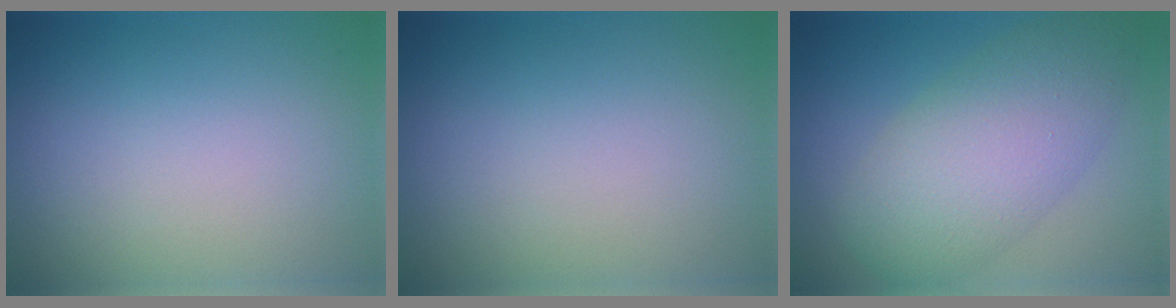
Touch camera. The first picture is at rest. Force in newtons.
{"total": 0.0}
{"total": 7.5, "press": 7.5, "slide": 0.1}